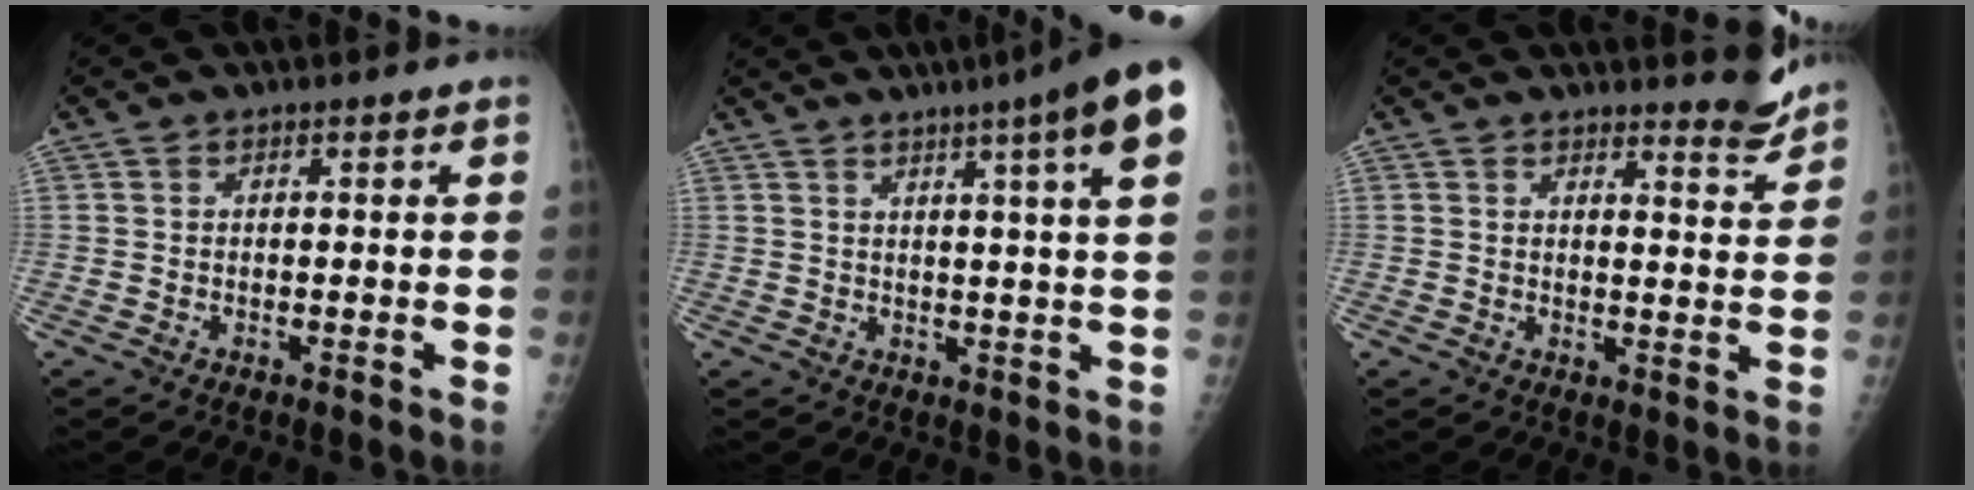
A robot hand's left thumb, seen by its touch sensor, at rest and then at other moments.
{"total": 13.5, "force": [7.2, -0.1, 11.4], "torque": [-0.153, -0.010, 0.075]}
{"total": 4.3, "force": [4.2, 0.2, 1.0], "torque": [-0.009, -0.050, 0.052]}